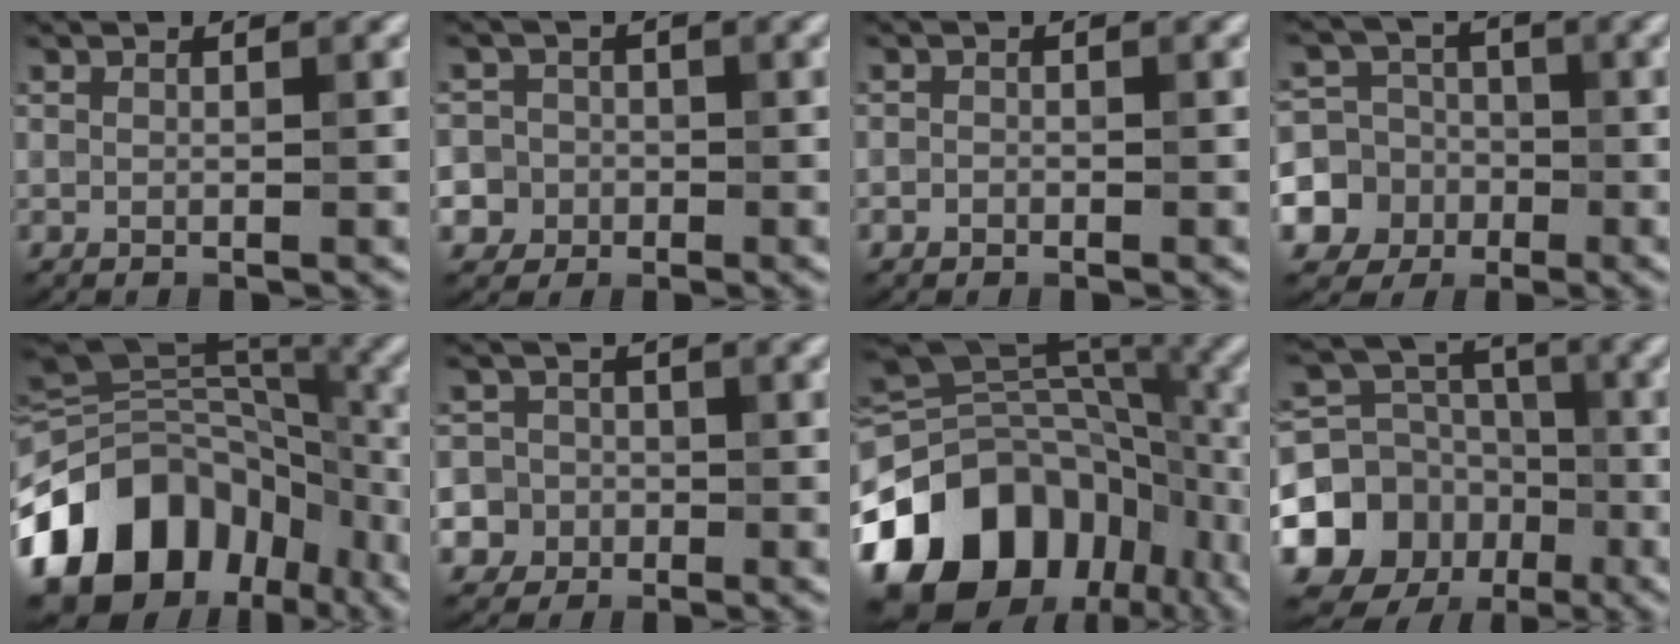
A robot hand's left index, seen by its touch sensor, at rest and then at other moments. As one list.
[{"total": 6.8, "force": [-0.7, 6.5, 1.9], "torque": [-0.034, 0.026, -0.045]}, {"total": 0.7, "force": [-0.3, 0.6, 0.1], "torque": [0.011, -0.002, -0.012]}, {"total": 8.4, "force": [-2.4, 7.7, 2.1], "torque": [-0.045, 0.004, -0.066]}, {"total": 13.8, "force": [-6.9, 9.4, 7.5], "torque": [-0.153, 0.013, -0.124]}, {"total": 8.1, "force": [-1.3, 7.7, 2.3], "torque": [-0.049, 0.021, -0.052]}, {"total": 17.8, "force": [-8.7, 12.3, 9.5], "torque": [-0.205, -0.006, -0.133]}, {"total": 13.0, "force": [-4.2, 11.4, 4.6], "torque": [-0.112, -0.004, -0.086]}]